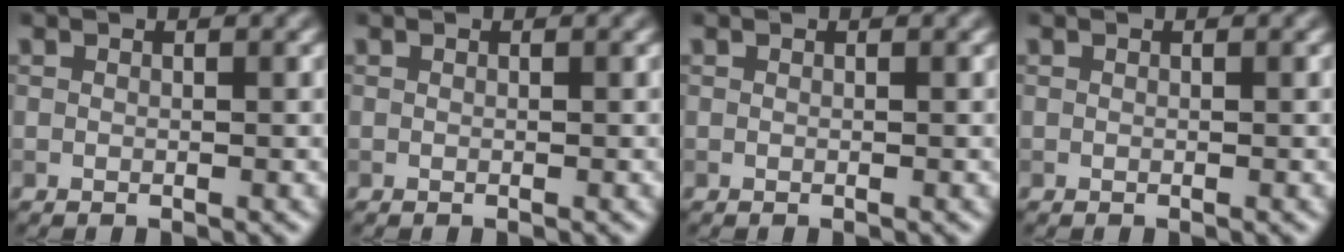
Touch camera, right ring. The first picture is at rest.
{"total": 0.0}
{"total": 0.0}
{"total": 0.0}